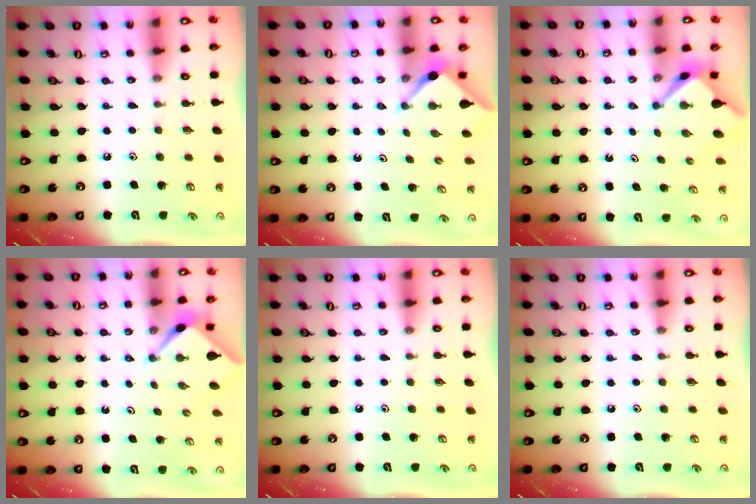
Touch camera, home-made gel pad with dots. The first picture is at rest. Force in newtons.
{"total": 3.2, "press": 3.2, "slide": 0.4}
{"total": 2.4, "press": 2.4, "slide": 0.2}
{"total": 2.4, "press": 2.3, "slide": 0.3}
{"total": 0.0}
{"total": 0.0}